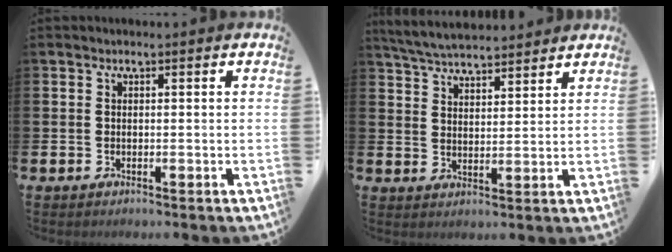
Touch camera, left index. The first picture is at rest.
{"total": 5.3, "force": [5.2, 0.6, 0.7], "torque": [-0.039, -0.023, 0.096]}